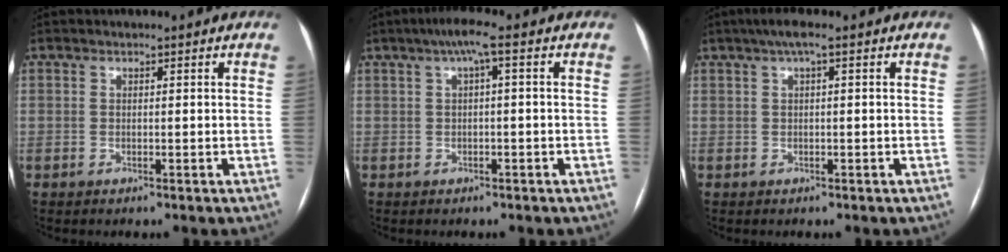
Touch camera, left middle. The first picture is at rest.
{"total": 3.5, "force": [1.0, 0.2, 3.3], "torque": [-0.055, 0.019, 0.017]}
{"total": 2.7, "force": [1.3, 0.2, 2.4], "torque": [-0.046, 0.019, 0.023]}